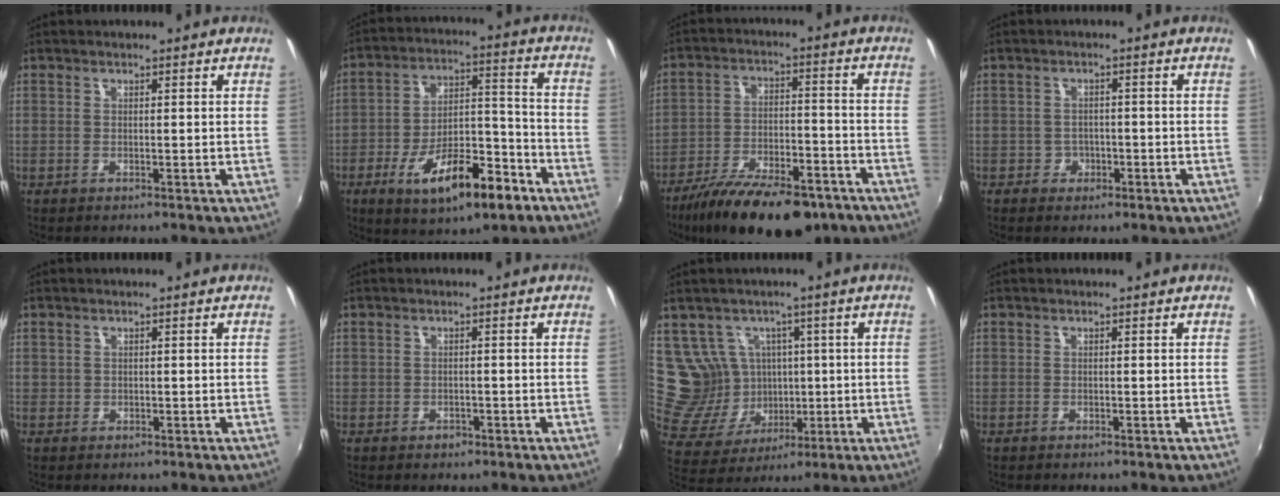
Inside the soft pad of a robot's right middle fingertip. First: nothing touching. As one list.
[{"total": 17.8, "force": [-9.8, 5.6, 13.7], "torque": [-0.239, -0.007, -0.148]}, {"total": 20.6, "force": [-15.1, 7.6, 11.9], "torque": [-0.219, -0.033, -0.227]}, {"total": 3.3, "force": [-1.4, 2.9, 0.4], "torque": [-0.012, 0.003, -0.022]}, {"total": 0.7, "force": [0.1, 0.7, 0.0], "torque": [0.002, 0.000, 0.002]}, {"total": 1.4, "force": [-0.7, 1.1, 0.3], "torque": [-0.007, -0.004, -0.009]}, {"total": 10.3, "force": [2.6, 9.3, 3.7], "torque": [-0.090, 0.005, 0.075]}, {"total": 0.0}]